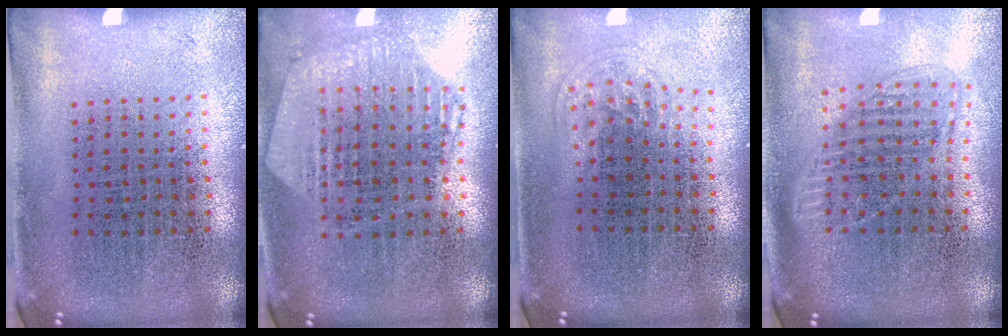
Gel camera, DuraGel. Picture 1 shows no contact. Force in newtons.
{"total": 1.1, "press": 1.1, "slide": 0.2}
{"total": 1.0, "press": 0.7, "slide": 0.8}
{"total": 1.6, "press": 1.3, "slide": 0.8}